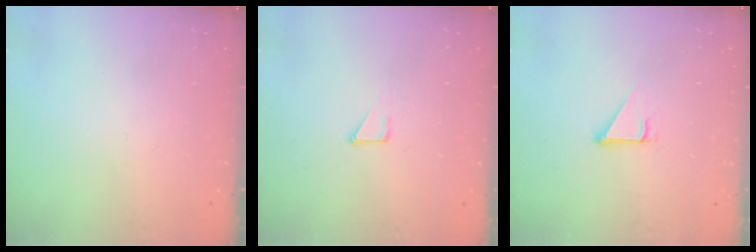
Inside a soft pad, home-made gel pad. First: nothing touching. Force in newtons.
{"total": 2.1, "press": 2.1, "slide": 0.1}
{"total": 2.7, "press": 2.7, "slide": 0.3}